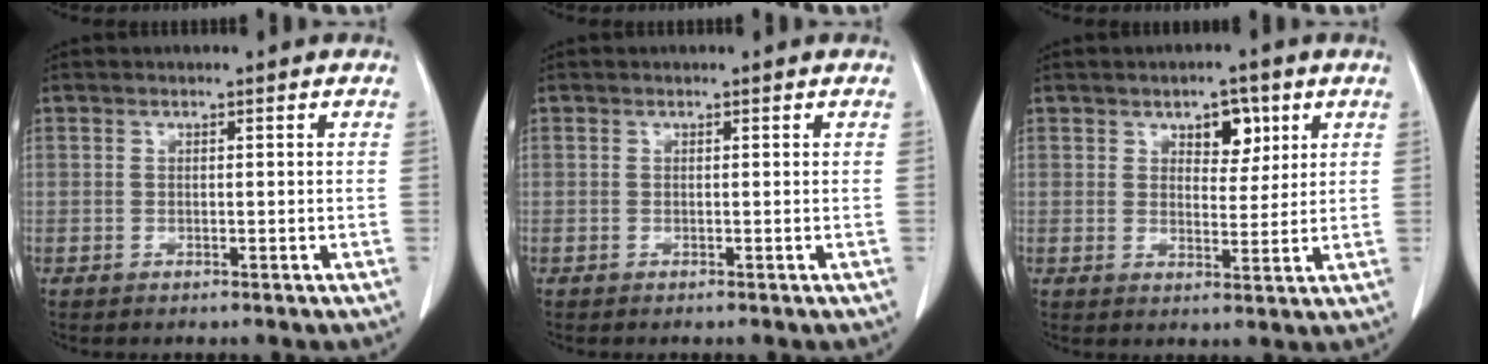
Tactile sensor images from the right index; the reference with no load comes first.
{"total": 0.0}
{"total": 4.8, "force": [2.5, 2.5, 3.2], "torque": [-0.041, 0.005, 0.037]}